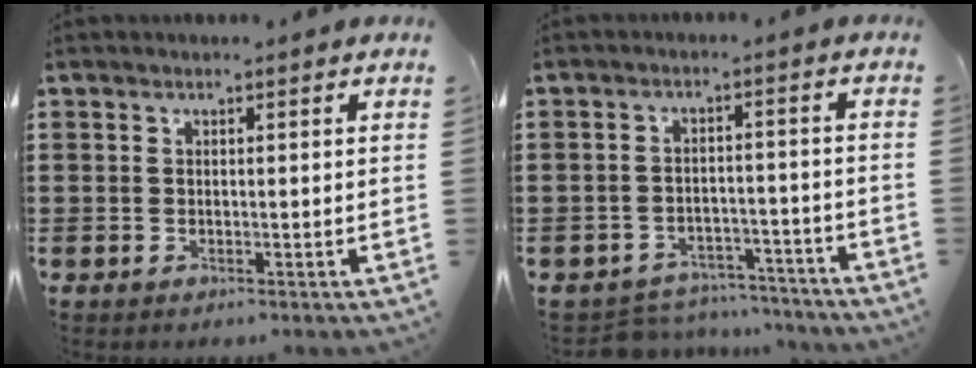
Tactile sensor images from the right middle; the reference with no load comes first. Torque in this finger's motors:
{"motor_torque": [0.17, -0.17, 0.00, 0.00]}